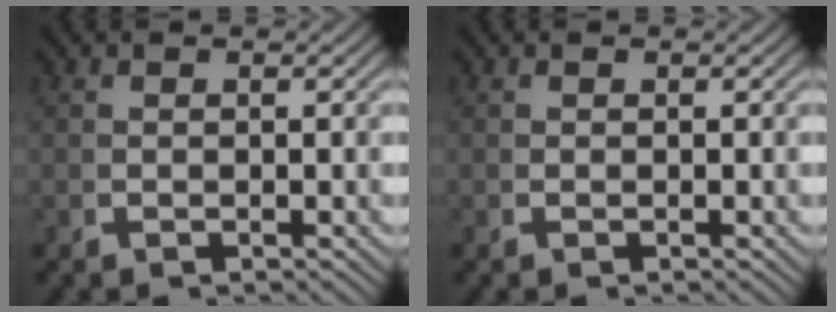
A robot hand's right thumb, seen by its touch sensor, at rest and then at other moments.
{"total": 0.0}